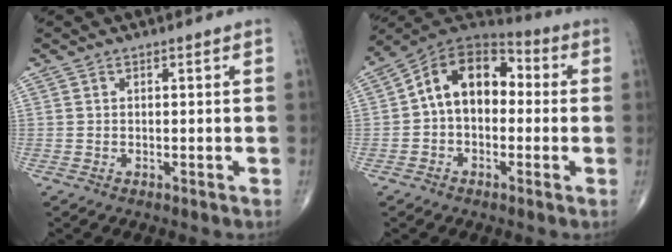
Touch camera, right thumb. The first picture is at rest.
{"total": 13.2, "force": [0.4, 9.0, 9.7], "torque": [-0.124, 0.044, -0.011]}